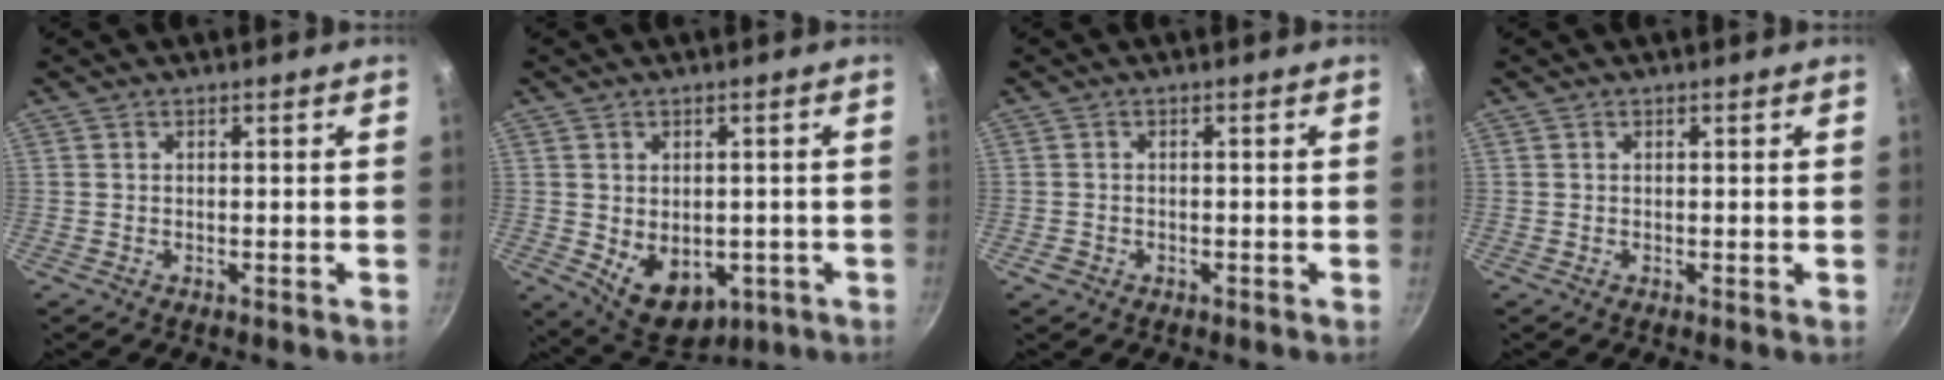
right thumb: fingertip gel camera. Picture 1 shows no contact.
{"total": 9.7, "force": [-1.7, 6.9, 6.7], "torque": [-0.072, -0.010, 0.000]}
{"total": 1.4, "force": [-0.7, 1.1, 0.5], "torque": [-0.012, 0.004, -0.009]}
{"total": 0.0}